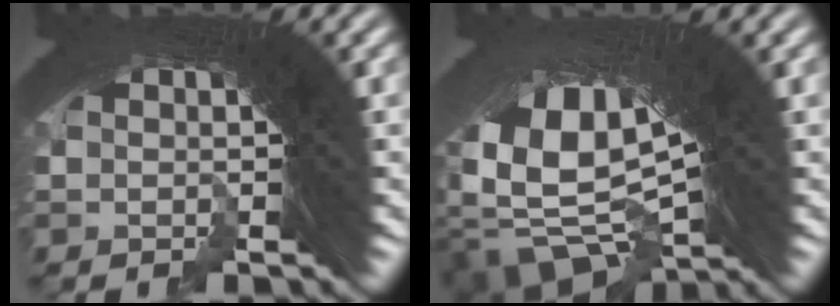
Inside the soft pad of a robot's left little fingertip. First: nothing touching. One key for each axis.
{"total": 16.6, "fx": -1.5, "fy": 11.0, "fz": 12.4, "tx": -0.266, "ty": -0.052, "tz": -0.010}